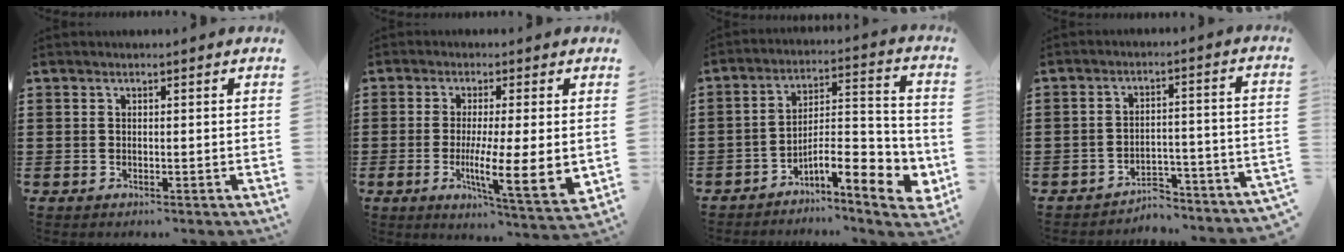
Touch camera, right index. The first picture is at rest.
{"total": 9.5, "force": [-1.1, 1.9, 9.2], "torque": [-0.142, -0.016, -0.013]}
{"total": 9.7, "force": [-5.5, 2.5, 7.6], "torque": [-0.114, -0.005, -0.101]}
{"total": 4.5, "force": [-4.4, 0.2, 1.1], "torque": [-0.023, -0.001, -0.091]}